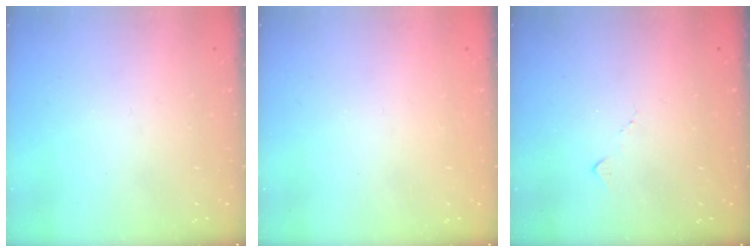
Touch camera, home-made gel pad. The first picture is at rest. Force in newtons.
{"total": 0.9, "press": 0.9, "slide": 0.1}
{"total": 5.8, "press": 5.7, "slide": 0.8}